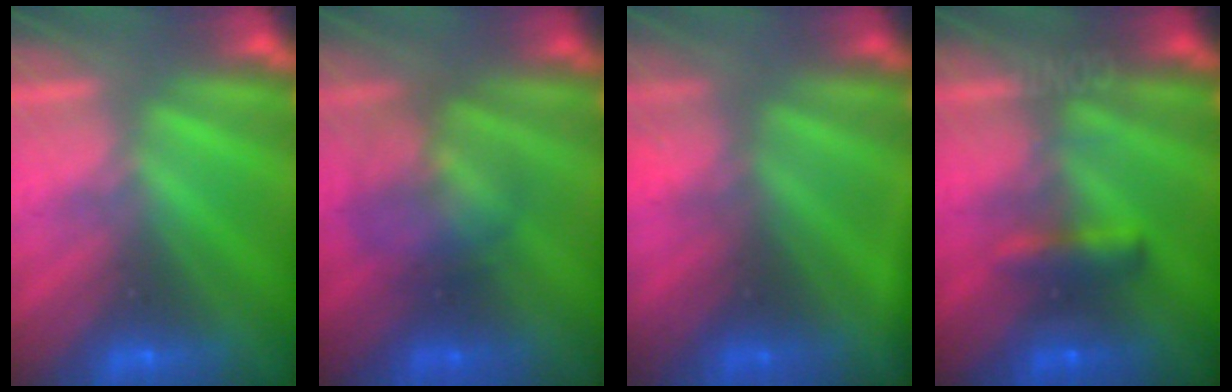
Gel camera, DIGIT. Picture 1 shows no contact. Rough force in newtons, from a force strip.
{"total": 2.3}
{"total": 6.4}
{"total": 8.3}